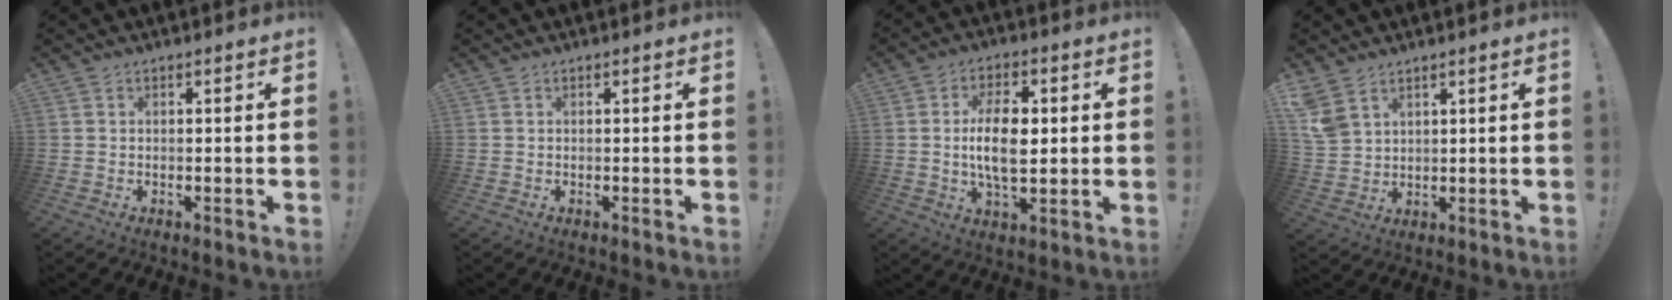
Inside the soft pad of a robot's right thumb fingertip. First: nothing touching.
{"total": 0.0}
{"total": 12.1, "force": [0.6, 6.0, 10.5], "torque": [-0.186, -0.003, 0.003]}
{"total": 6.4, "force": [4.4, 3.7, 2.9], "torque": [-0.063, -0.019, 0.087]}